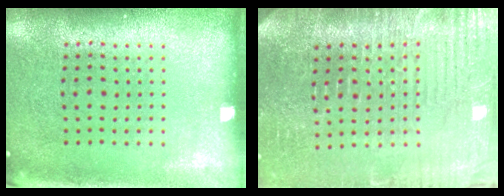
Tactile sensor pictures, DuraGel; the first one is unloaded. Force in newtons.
{"total": 4.5, "press": 4.3, "slide": 1.2}